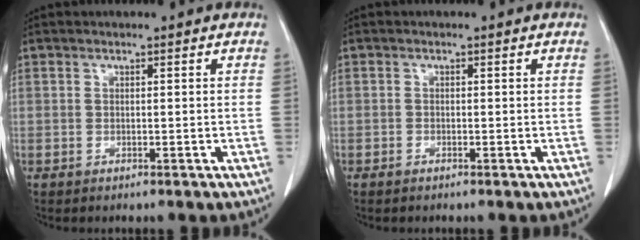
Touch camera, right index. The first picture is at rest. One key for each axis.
{"total": 0.9, "fx": -0.5, "fy": 0.5, "fz": 0.5, "tx": -0.009, "ty": 0.001, "tz": -0.006}